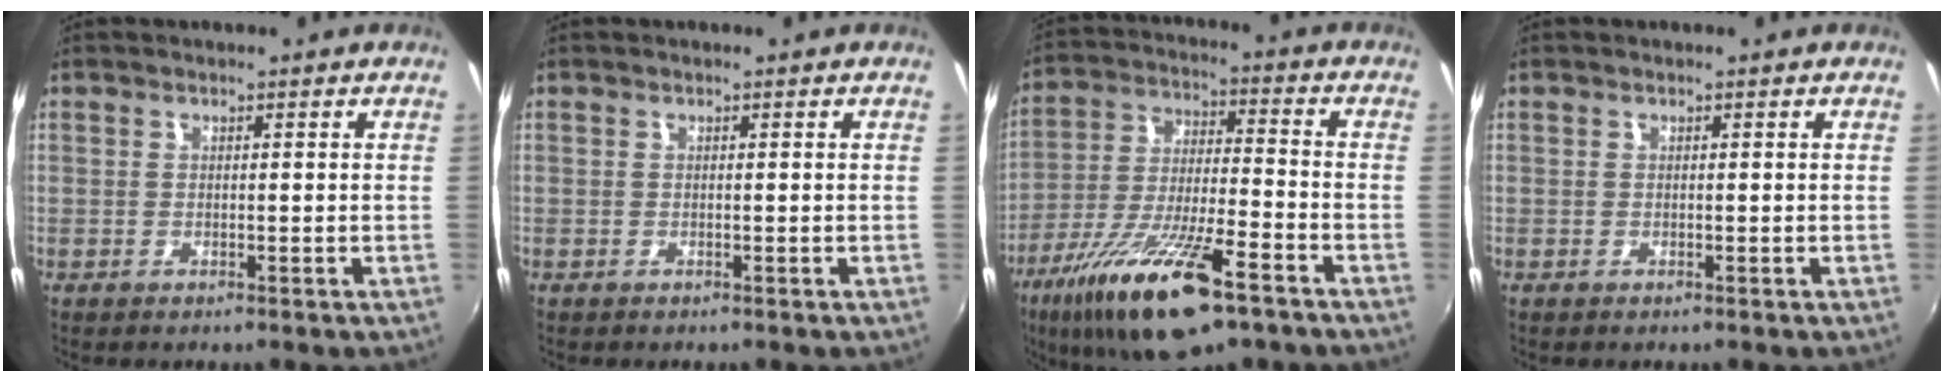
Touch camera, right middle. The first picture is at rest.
{"total": 0.0}
{"total": 19.2, "force": [-11.9, 4.7, 14.3], "torque": [-0.273, -0.044, -0.214]}
{"total": 0.0}